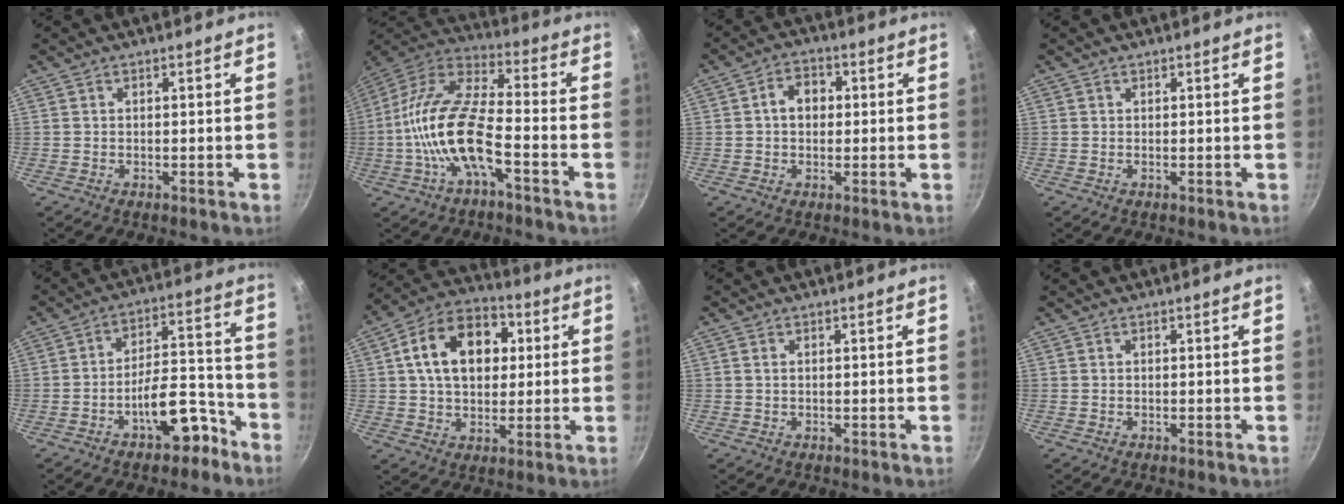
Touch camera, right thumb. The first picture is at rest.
{"total": 16.3, "force": [-5.0, 6.0, 14.3], "torque": [-0.278, 0.046, -0.112]}
{"total": 5.7, "force": [0.6, 4.4, 3.6], "torque": [-0.030, 0.015, 0.002]}
{"total": 0.0}
{"total": 11.7, "force": [-6.7, 5.3, 8.0], "torque": [-0.078, 0.085, -0.090]}
{"total": 16.9, "force": [3.8, 11.7, 11.6], "torque": [-0.160, 0.020, 0.048]}
{"total": 0.8, "force": [0.2, 0.5, 0.6], "torque": [-0.012, 0.002, 0.003]}
{"total": 0.0}